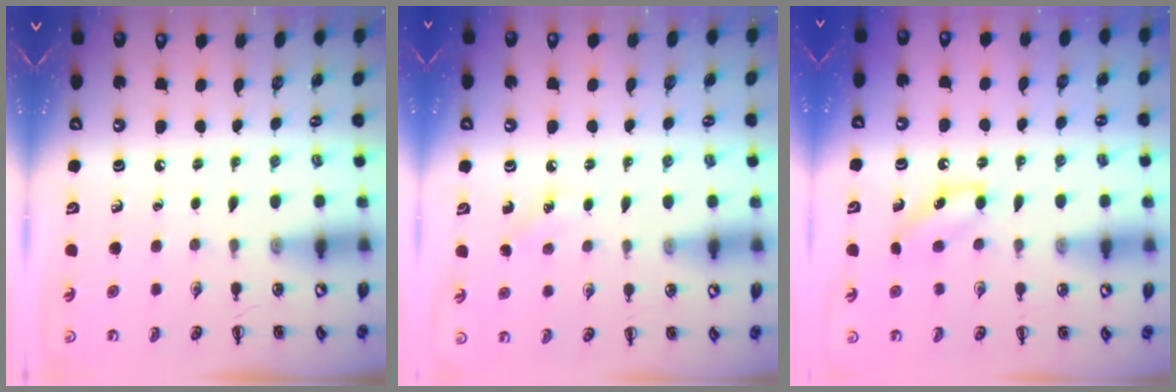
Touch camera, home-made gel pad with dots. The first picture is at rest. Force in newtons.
{"total": 4.9, "press": 4.7, "slide": 1.4}
{"total": 6.5, "press": 6.3, "slide": 1.8}